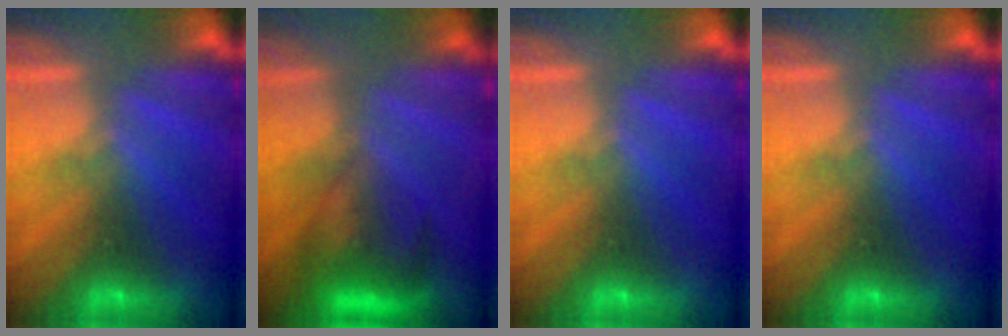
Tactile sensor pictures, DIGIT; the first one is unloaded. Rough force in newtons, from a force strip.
{"total": 7.4}
{"total": 0.0}
{"total": 0.0}